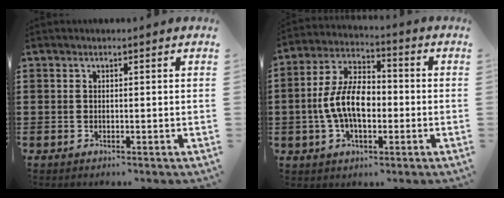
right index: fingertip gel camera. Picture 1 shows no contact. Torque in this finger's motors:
{"motor_torque": [2.01, -0.13, 0.69, 0.00]}